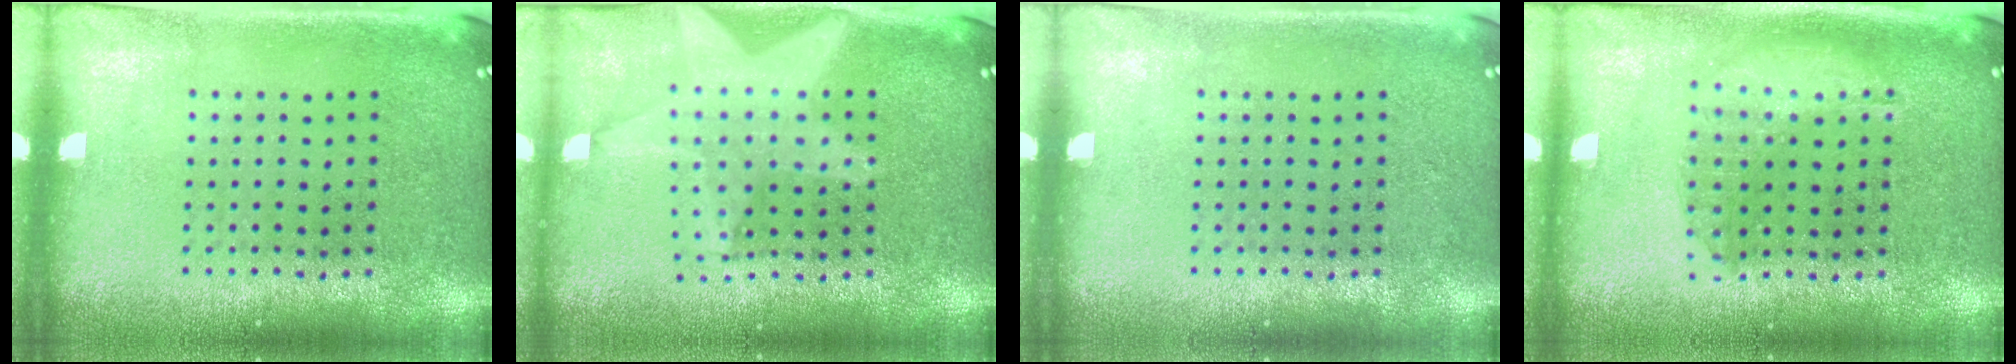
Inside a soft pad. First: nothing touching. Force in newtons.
{"total": 2.2, "press": 1.8, "slide": 1.2}
{"total": 0.0}
{"total": 1.4, "press": 1.3, "slide": 0.3}